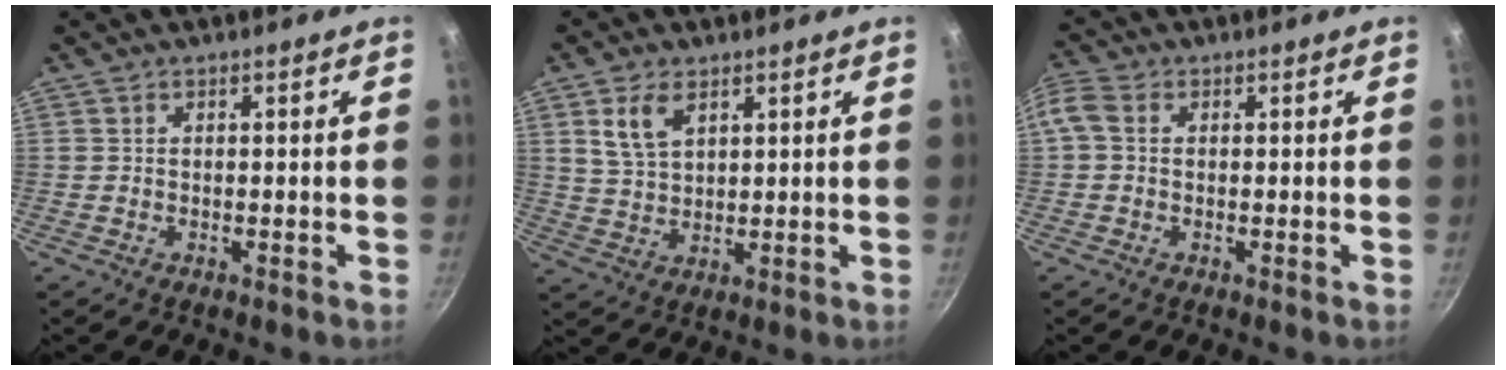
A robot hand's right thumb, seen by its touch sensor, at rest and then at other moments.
{"total": 6.6, "force": [3.2, 3.8, 4.4], "torque": [-0.075, -0.012, 0.068]}
{"total": 3.7, "force": [0.3, 2.9, 2.4], "torque": [-0.055, 0.012, -0.003]}